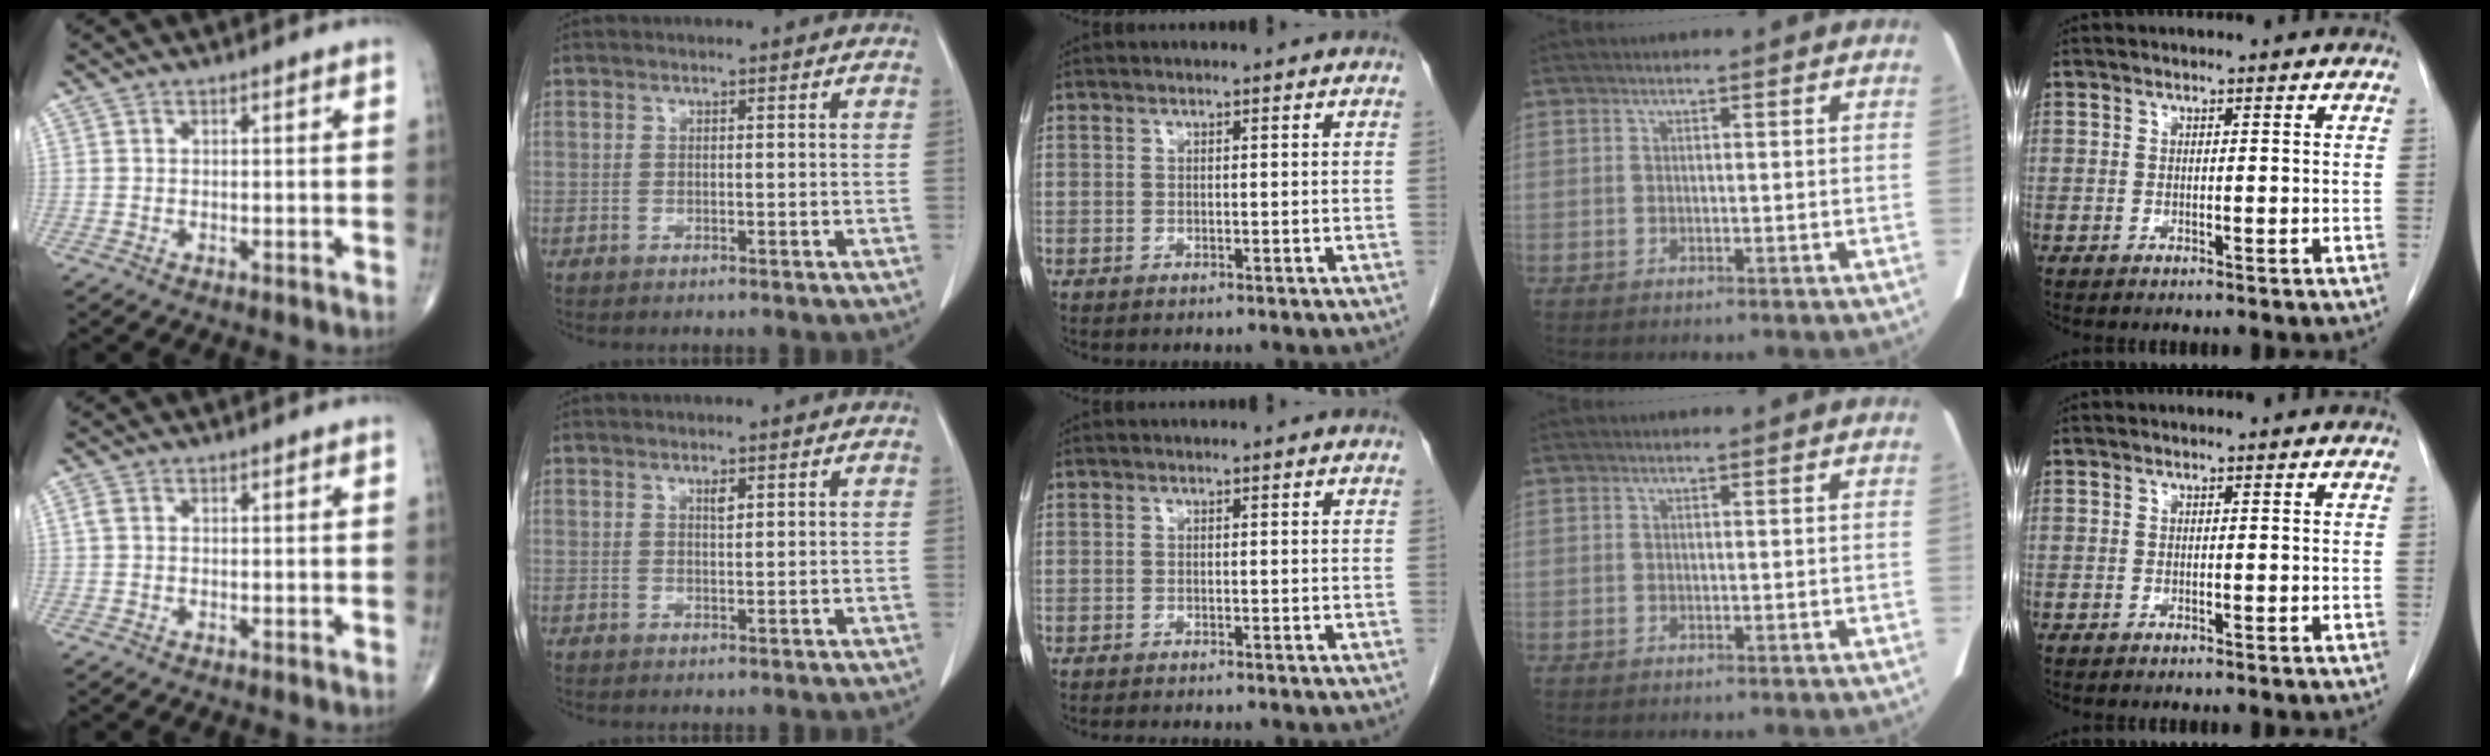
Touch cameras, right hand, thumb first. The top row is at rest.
{"thumb": {"total": 1.2, "force": [0.2, 0.9, 0.8], "torque": [-0.020, 0.004, 0.004]}, "index": {"total": 1.2, "force": [0.7, 0.3, 0.9], "torque": [-0.015, -0.004, 0.013]}, "middle": {"total": 1.9, "force": [-1.7, 0.0, 0.8], "torque": [-0.014, -0.004, -0.024]}}